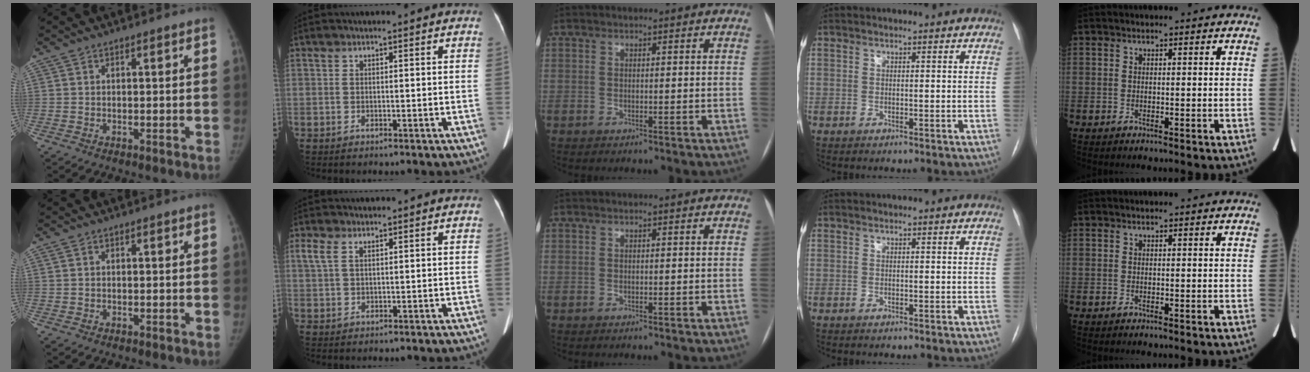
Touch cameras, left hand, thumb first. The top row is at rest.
{"thumb": {"total": 0.5, "force": [0.2, 0.3, 0.3], "torque": [-0.005, 0.007, 0.005]}, "index": {"total": 2.6, "force": [1.3, 1.2, 1.9], "torque": [-0.053, 0.020, 0.035]}}